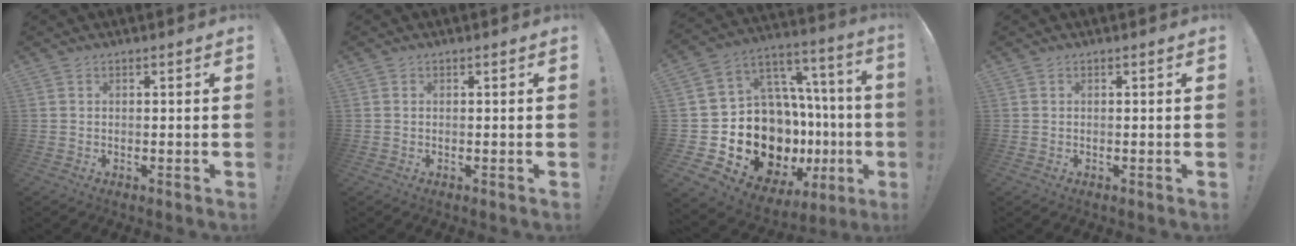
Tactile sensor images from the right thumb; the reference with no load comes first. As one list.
[{"total": 0.0}, {"total": 20.8, "force": [-7.6, 13.8, 13.7], "torque": [-0.226, 0.009, -0.080]}, {"total": 0.0}]